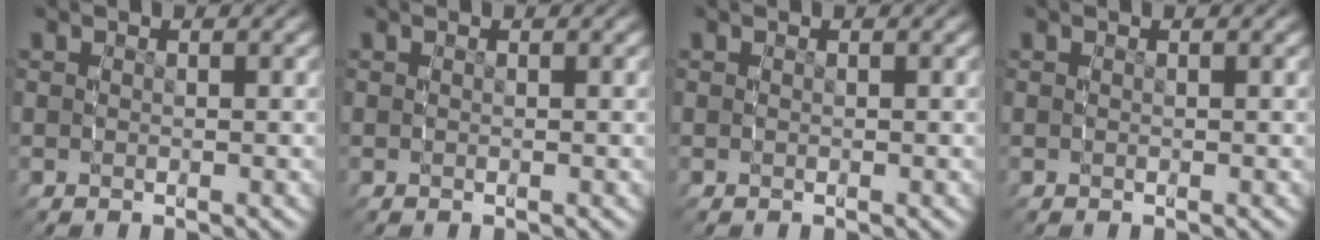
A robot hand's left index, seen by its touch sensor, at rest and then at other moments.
{"total": 0.0}
{"total": 0.0}
{"total": 0.0}